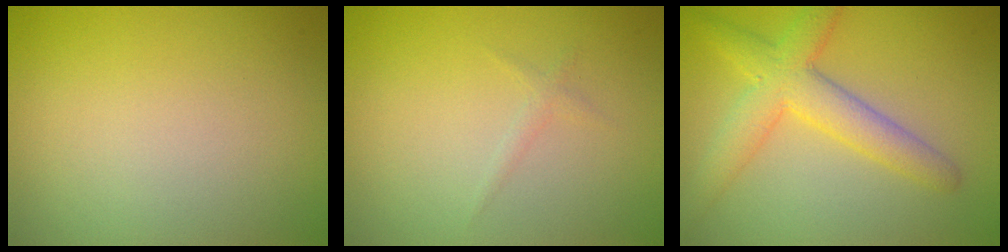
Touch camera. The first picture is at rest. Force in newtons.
{"total": 1.2, "press": 1.2, "slide": 0.2}
{"total": 4.9, "press": 4.9, "slide": 0.3}